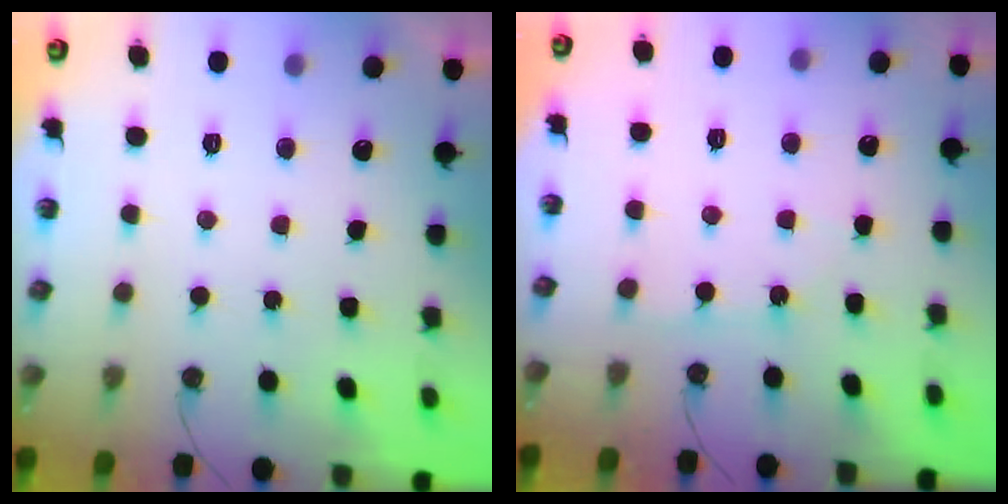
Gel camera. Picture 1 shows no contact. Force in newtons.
{"total": 2.8, "press": 2.8, "slide": 0.3}